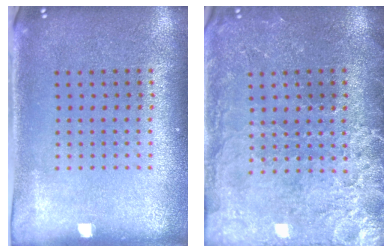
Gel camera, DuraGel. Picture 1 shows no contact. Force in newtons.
{"total": 3.4, "press": 3.2, "slide": 1.1}